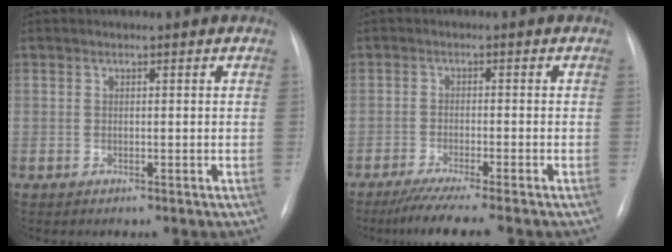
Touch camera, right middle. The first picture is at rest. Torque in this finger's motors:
{"motor_torque": [0.11, -0.10, 0.09, 0.03]}